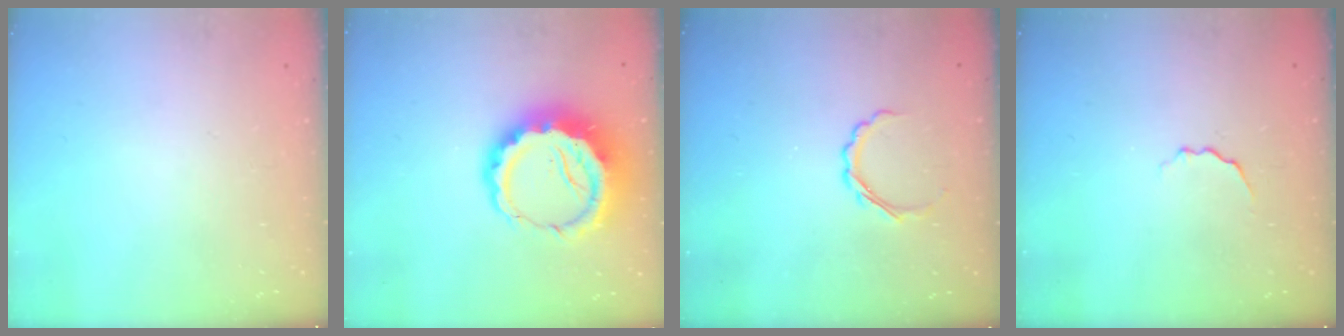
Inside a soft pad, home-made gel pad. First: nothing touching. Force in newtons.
{"total": 13.0, "press": 12.7, "slide": 2.8}
{"total": 5.4, "press": 5.2, "slide": 1.5}
{"total": 3.0, "press": 2.9, "slide": 0.7}